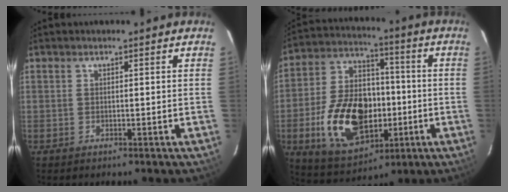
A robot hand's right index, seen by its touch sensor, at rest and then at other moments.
{"total": 20.0, "force": [-4.7, 13.0, 14.5], "torque": [-0.306, 0.018, -0.058]}